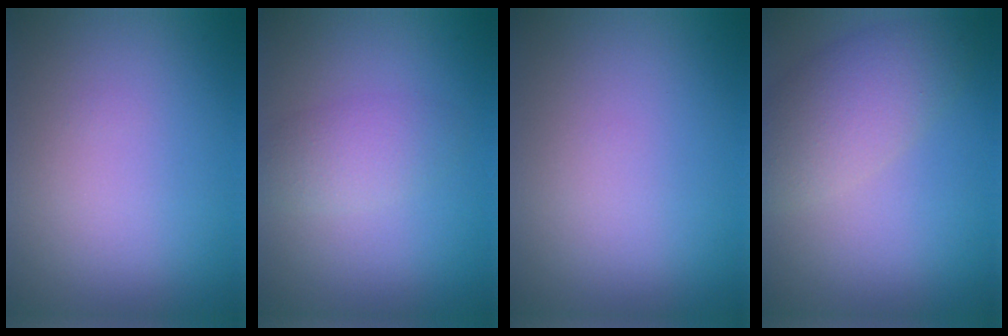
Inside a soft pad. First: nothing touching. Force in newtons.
{"total": 2.3, "press": 2.3, "slide": 0.1}
{"total": 0.0}
{"total": 4.6, "press": 4.6, "slide": 0.3}